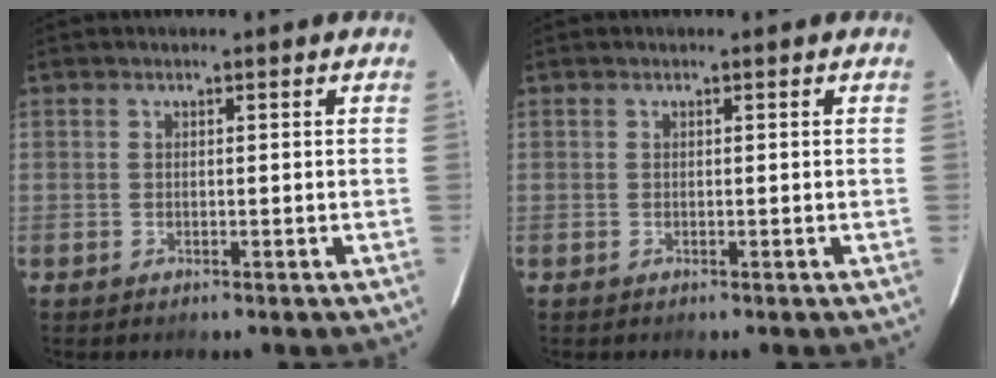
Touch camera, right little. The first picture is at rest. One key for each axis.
{"total": 0.0}